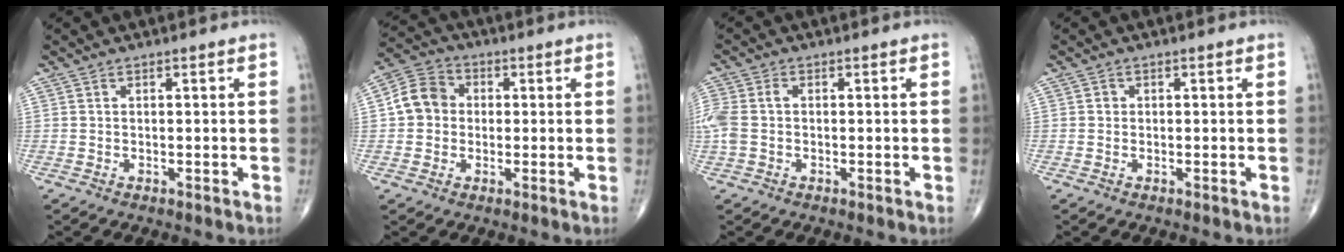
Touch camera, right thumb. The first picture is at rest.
{"total": 7.6, "force": [0.3, 6.6, 3.8], "torque": [-0.056, 0.020, -0.008]}
{"total": 5.5, "force": [-0.2, 3.7, 4.1], "torque": [-0.122, 0.016, -0.005]}
{"total": 0.7, "force": [0.0, 0.7, 0.2], "torque": [0.002, 0.002, 0.000]}